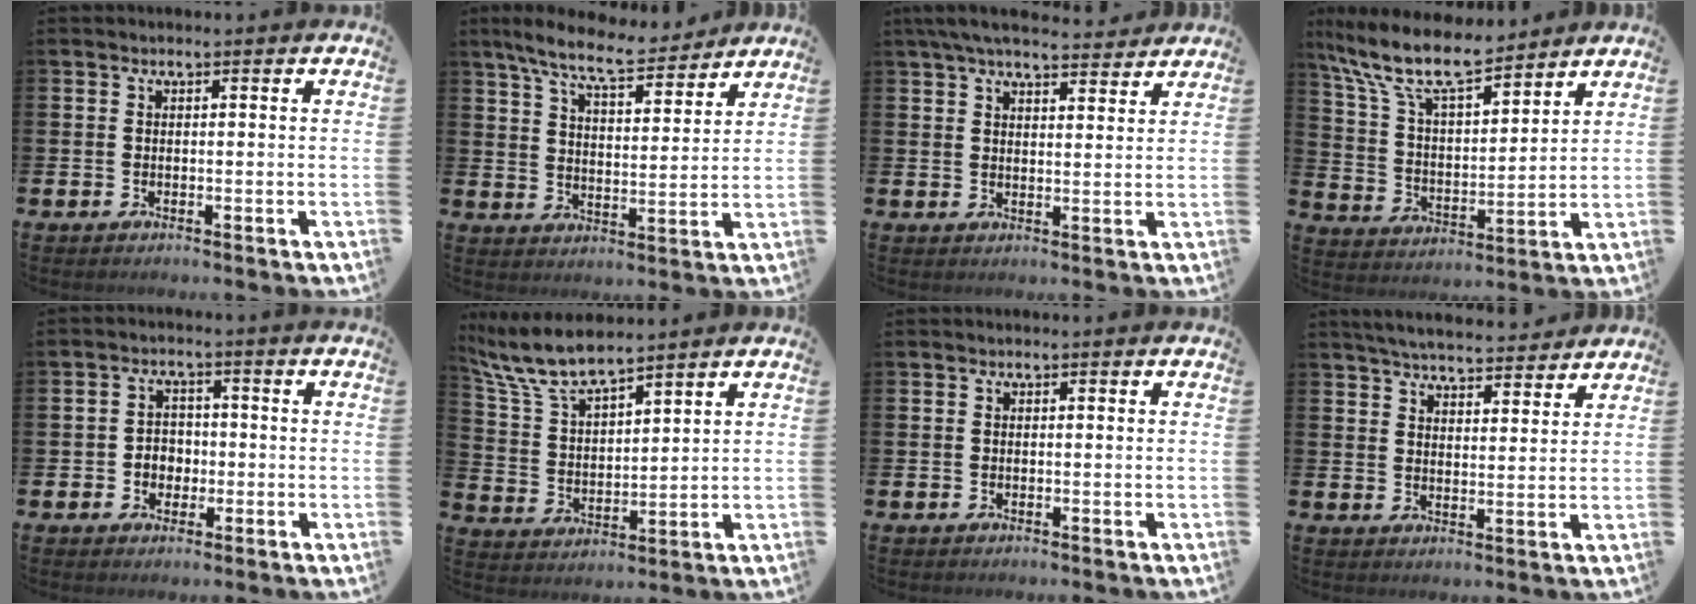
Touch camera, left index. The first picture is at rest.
{"total": 8.8, "force": [8.0, 1.3, 3.4], "torque": [-0.084, -0.039, 0.142]}
{"total": 6.0, "force": [5.5, 1.1, 2.0], "torque": [-0.046, -0.022, 0.100]}
{"total": 11.1, "force": [9.5, 2.6, 5.0], "torque": [-0.135, -0.050, 0.169]}
{"total": 2.9, "force": [-0.7, 2.6, 1.1], "torque": [-0.014, 0.002, -0.022]}
{"total": 7.8, "force": [7.2, 1.1, 2.8], "torque": [-0.085, -0.032, 0.129]}
{"total": 0.0}
{"total": 5.5, "force": [5.4, 0.6, 0.8], "torque": [-0.025, -0.032, 0.094]}